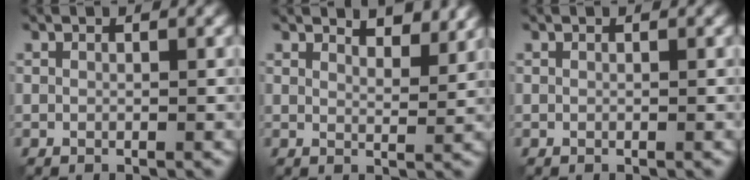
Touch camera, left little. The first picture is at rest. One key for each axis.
{"total": 3.2, "fx": 2.9, "fy": 0.7, "fz": 1.3, "tx": -0.023, "ty": -0.004, "tz": 0.037}
{"total": 0.0}